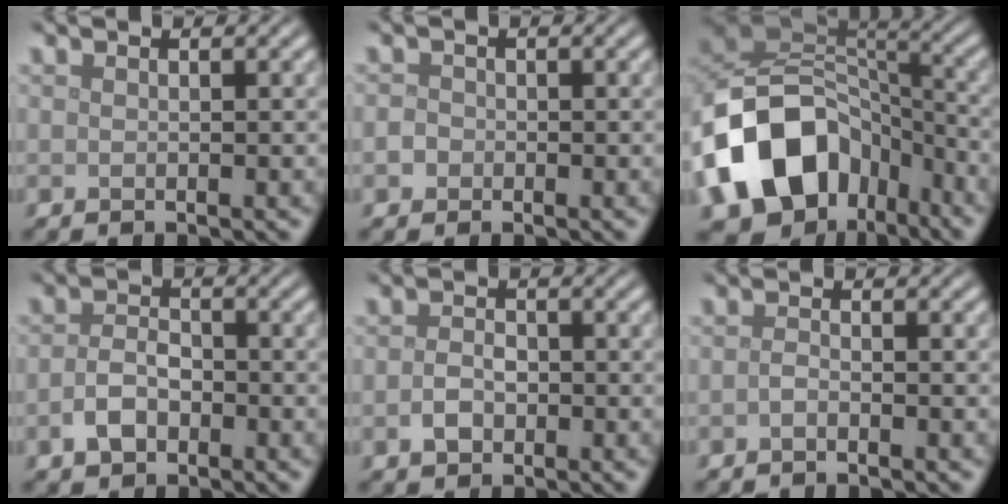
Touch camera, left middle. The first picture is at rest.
{"total": 1.4, "force": [-0.5, 1.2, 0.4], "torque": [-0.001, 0.001, -0.011]}
{"total": 14.5, "force": [-6.4, 10.8, 7.2], "torque": [-0.159, -0.009, -0.112]}
{"total": 2.7, "force": [-1.3, 1.8, 1.6], "torque": [-0.031, 0.004, -0.027]}
{"total": 2.0, "force": [-0.7, 1.5, 1.1], "torque": [-0.023, 0.001, -0.017]}
{"total": 0.8, "force": [-0.6, 0.3, 0.5], "torque": [-0.013, 0.001, -0.013]}